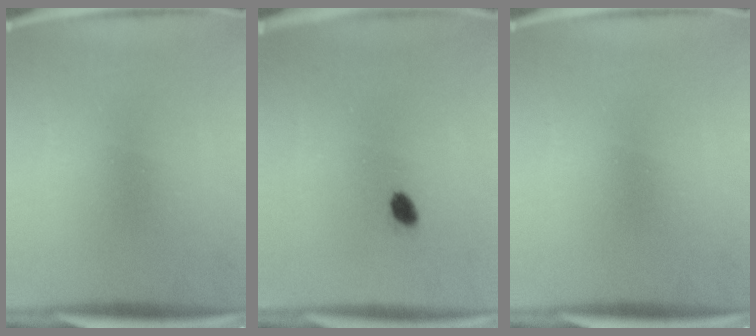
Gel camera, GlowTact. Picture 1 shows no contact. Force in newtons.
{"total": 2.0}
{"total": 0.0}